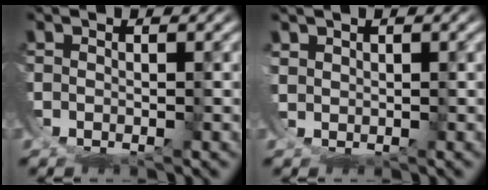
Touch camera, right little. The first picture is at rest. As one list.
[{"total": 1.5, "force": [1.4, -0.2, 0.5], "torque": [-0.014, 0.001, 0.036]}]